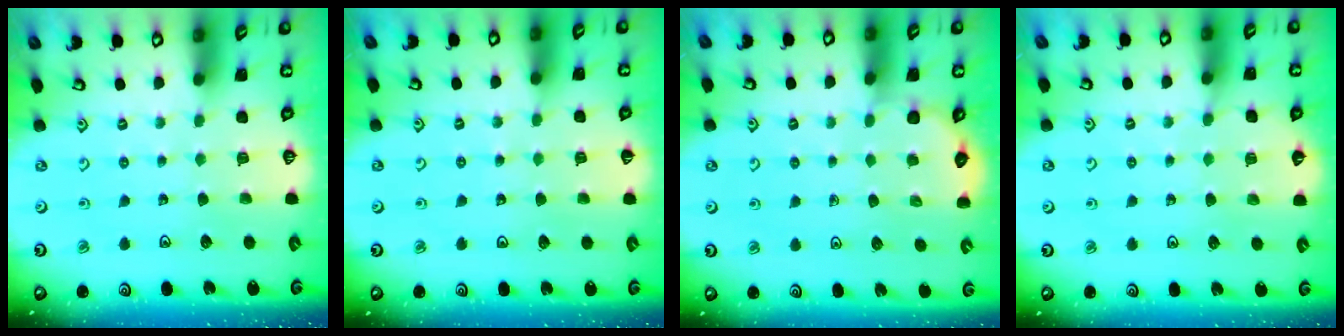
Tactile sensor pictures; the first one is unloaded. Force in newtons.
{"total": 2.1, "press": 2.1, "slide": 0.2}
{"total": 2.7, "press": 2.7, "slide": 0.5}
{"total": 5.6, "press": 5.4, "slide": 1.2}